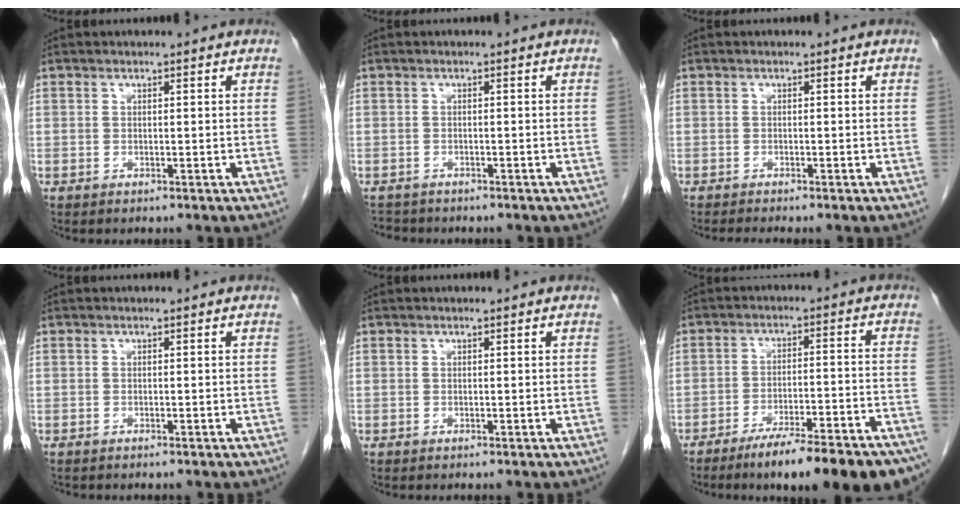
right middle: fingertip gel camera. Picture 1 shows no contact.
{"total": 2.8, "force": [-2.6, 1.1, 0.3], "torque": [-0.010, -0.004, -0.038]}
{"total": 1.6, "force": [-1.4, -0.4, 0.7], "torque": [-0.013, -0.002, -0.025]}
{"total": 0.6, "force": [-0.5, 0.1, 0.2], "torque": [-0.008, -0.001, -0.008]}
{"total": 0.0}
{"total": 20.1, "force": [-16.0, 2.2, 11.9], "torque": [-0.105, 0.005, -0.226]}